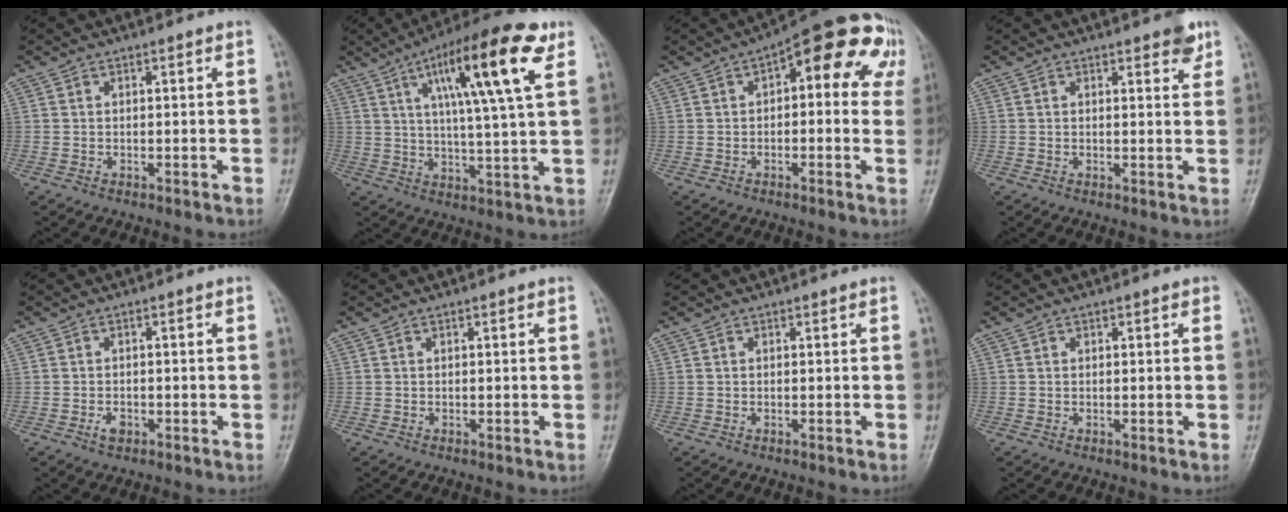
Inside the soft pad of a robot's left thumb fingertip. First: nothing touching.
{"total": 18.4, "force": [7.8, 3.3, 16.3], "torque": [-0.250, -0.009, 0.120]}
{"total": 15.7, "force": [5.1, 7.4, 12.9], "torque": [-0.110, 0.022, 0.047]}
{"total": 3.6, "force": [2.3, 1.3, 2.4], "torque": [-0.017, -0.009, 0.024]}
{"total": 1.9, "force": [-1.1, 1.2, 1.0], "torque": [-0.017, 0.005, -0.020]}
{"total": 0.0}
{"total": 0.0}
{"total": 1.0, "force": [0.4, 0.5, 0.8], "torque": [-0.006, 0.001, 0.004]}